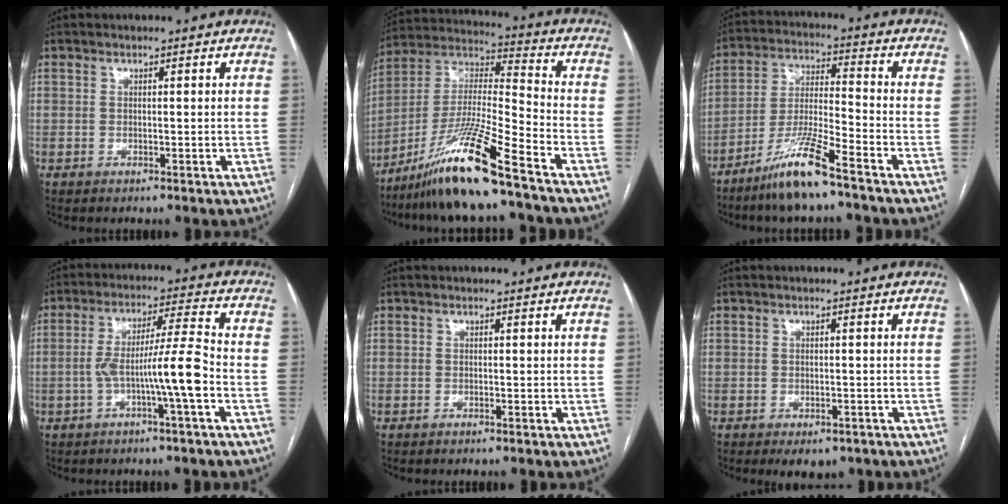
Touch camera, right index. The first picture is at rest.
{"total": 16.0, "force": [-11.1, -0.8, 11.5], "torque": [-0.234, -0.015, -0.201]}
{"total": 10.3, "force": [-7.4, 0.0, 7.2], "torque": [-0.148, -0.025, -0.142]}
{"total": 8.6, "force": [-2.5, -0.8, 8.2], "torque": [-0.150, 0.021, -0.039]}
{"total": 0.0}
{"total": 4.1, "force": [-2.9, 2.2, 1.9], "torque": [-0.014, -0.001, -0.032]}